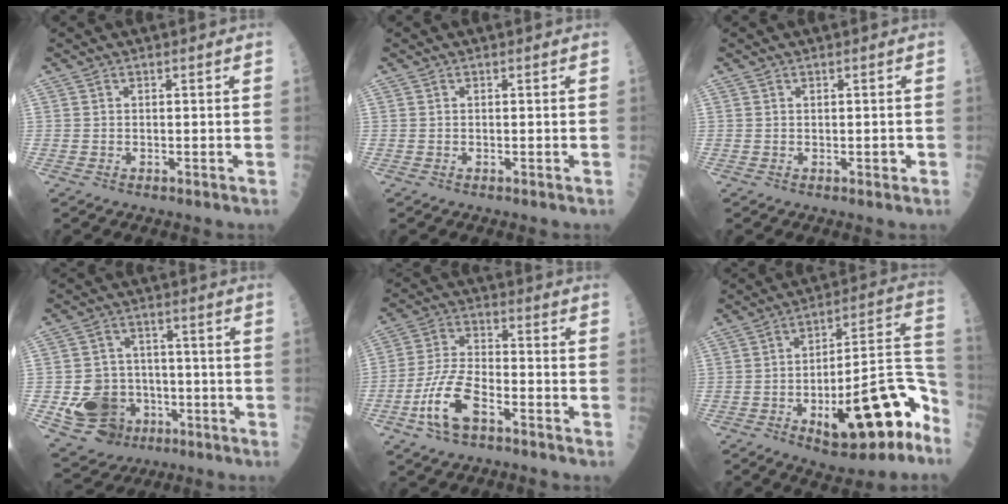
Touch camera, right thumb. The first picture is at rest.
{"total": 0.0}
{"total": 1.0, "force": [-0.1, 0.5, 0.9], "torque": [-0.008, -0.001, -0.001]}
{"total": 12.1, "force": [-3.7, 10.3, 5.2], "torque": [-0.055, 0.021, -0.049]}
{"total": 10.7, "force": [-5.2, 4.5, 8.1], "torque": [-0.176, 0.033, -0.099]}
{"total": 22.4, "force": [-9.4, 7.9, 18.7], "torque": [-0.231, 0.059, -0.127]}